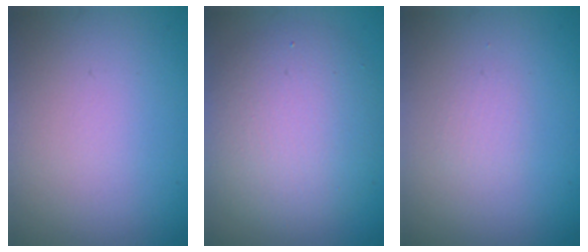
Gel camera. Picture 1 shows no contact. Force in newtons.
{"total": 6.6, "press": 6.6, "slide": 0.3}
{"total": 0.7, "press": 0.7, "slide": 0.1}